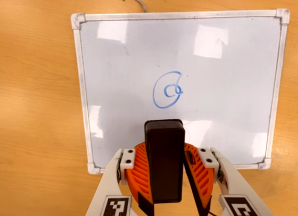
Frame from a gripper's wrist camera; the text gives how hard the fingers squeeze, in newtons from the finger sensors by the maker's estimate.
{"total": 8.1, "left": 8.8, "right": 7.4}